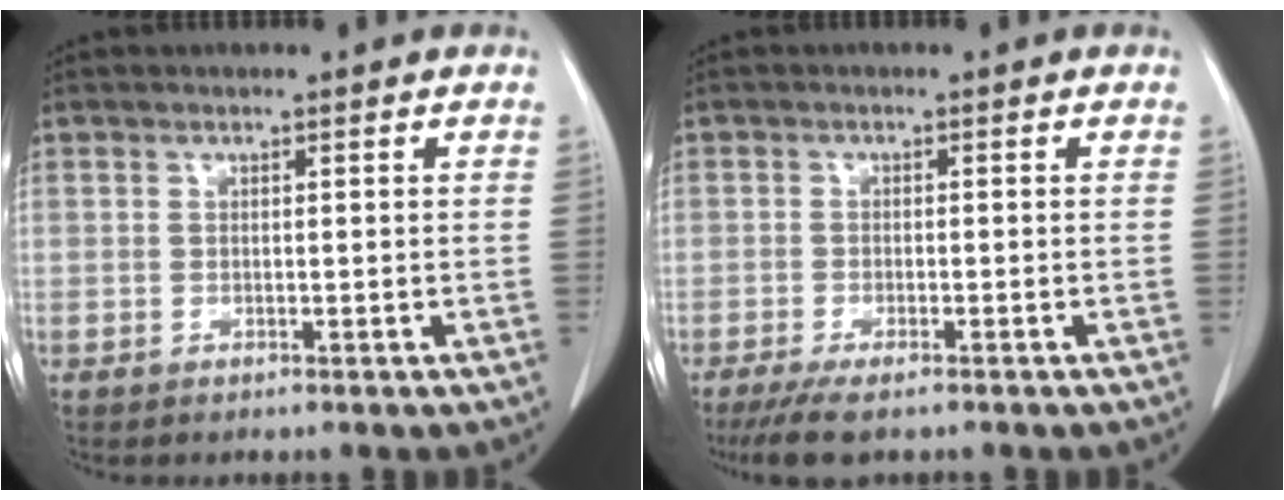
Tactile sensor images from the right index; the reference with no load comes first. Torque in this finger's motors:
{"motor_torque": [0.43, -0.35, 0.12, 0.06]}